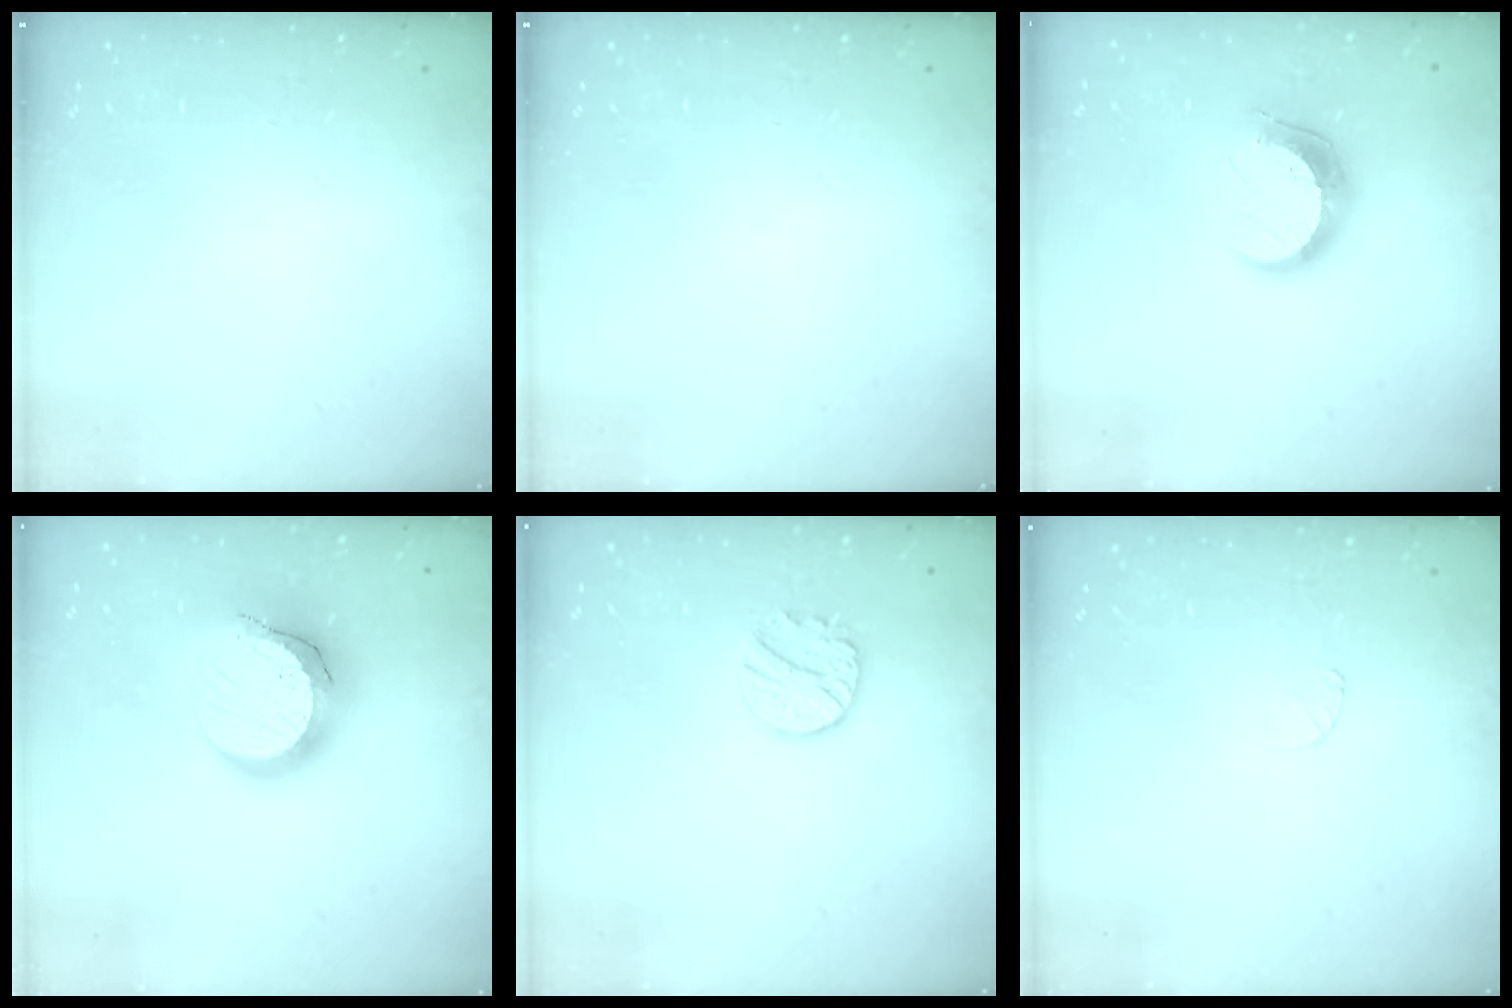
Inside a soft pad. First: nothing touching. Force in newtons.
{"total": 0.0}
{"total": 12.2, "press": 12.2, "slide": 0.7}
{"total": 16.3, "press": 16.2, "slide": 1.1}
{"total": 10.5, "press": 10.4, "slide": 0.8}
{"total": 4.0, "press": 3.9, "slide": 0.5}